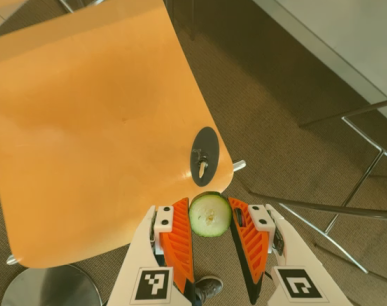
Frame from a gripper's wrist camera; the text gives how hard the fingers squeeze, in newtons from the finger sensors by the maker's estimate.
{"total": 9.1, "left": 8.9, "right": 9.2}